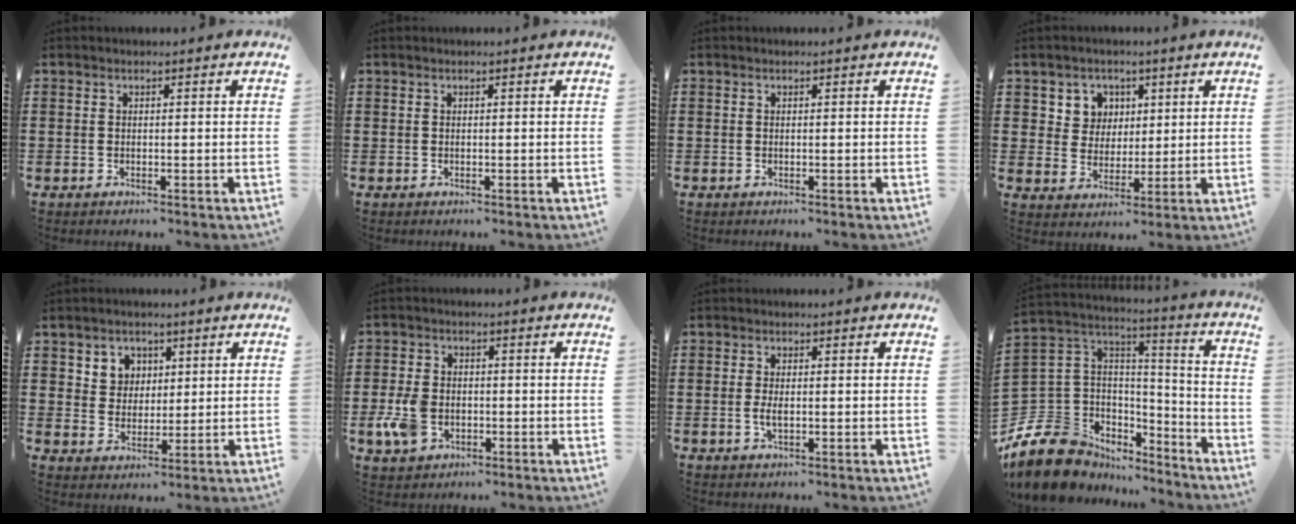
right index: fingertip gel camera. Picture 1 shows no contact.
{"total": 0.0}
{"total": 0.0}
{"total": 5.1, "force": [2.1, 4.6, 0.7], "torque": [-0.033, 0.011, 0.036]}
{"total": 4.4, "force": [2.0, 3.8, 0.6], "torque": [-0.025, 0.008, 0.035]}
{"total": 6.0, "force": [-1.7, 4.2, 4.0], "torque": [-0.113, -0.005, -0.038]}
{"total": 2.2, "force": [-0.3, 0.9, 2.0], "torque": [-0.046, -0.003, -0.007]}
{"total": 12.0, "force": [-7.6, 8.6, 3.3], "torque": [-0.117, 0.012, -0.145]}